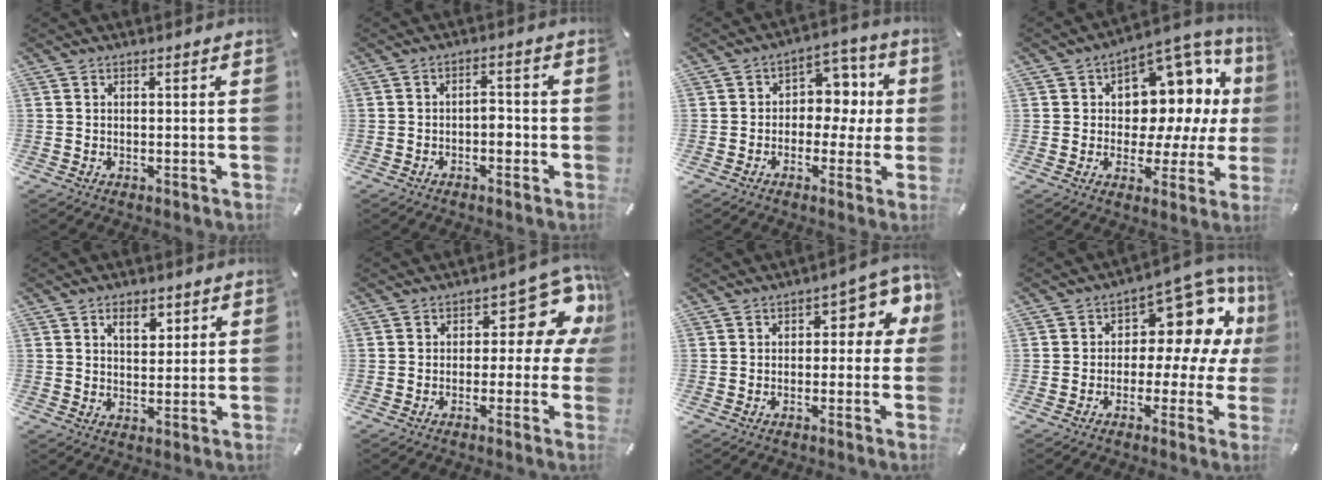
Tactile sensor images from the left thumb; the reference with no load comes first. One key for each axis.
{"total": 3.1, "fx": -1.4, "fy": 1.8, "fz": 2.1, "tx": -0.040, "ty": 0.009, "tz": -0.026}
{"total": 8.3, "fx": -0.4, "fy": 7.1, "fz": 4.3, "tx": -0.050, "ty": 0.004, "tz": -0.012}
{"total": 11.9, "fx": 4.2, "fy": 8.9, "fz": 6.6, "tx": -0.077, "ty": -0.056, "tz": 0.081}
{"total": 5.2, "fx": 2.6, "fy": 3.4, "fz": 3.0, "tx": -0.029, "ty": -0.009, "tz": 0.037}
{"total": 10.8, "fx": 4.2, "fy": 5.9, "fz": 8.1, "tx": -0.091, "ty": -0.038, "tz": 0.071}
{"total": 7.2, "fx": 1.7, "fy": 4.1, "fz": 5.6, "tx": -0.071, "ty": -0.006, "tz": 0.022}
{"total": 11.6, "fx": 5.5, "fy": 7.1, "fz": 7.4, "tx": -0.099, "ty": -0.057, "tz": 0.093}